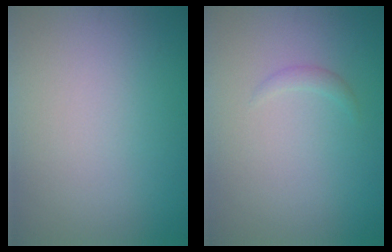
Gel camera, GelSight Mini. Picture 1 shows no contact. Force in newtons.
{"total": 0.7, "press": 0.7, "slide": 0.1}